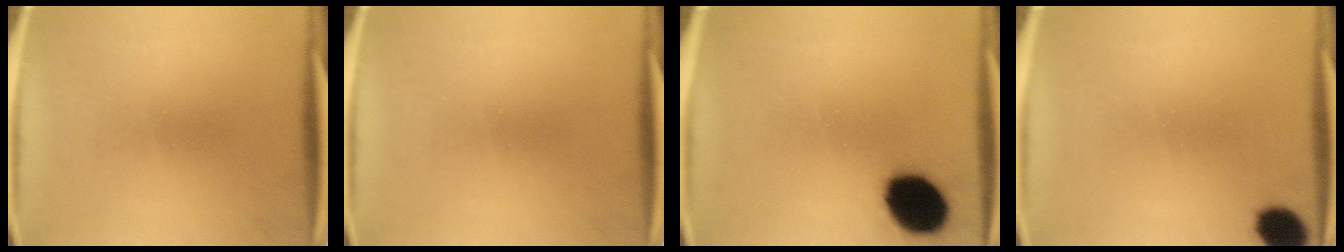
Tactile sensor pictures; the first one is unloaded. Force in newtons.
{"total": 0.0}
{"total": 14.5}
{"total": 7.0}